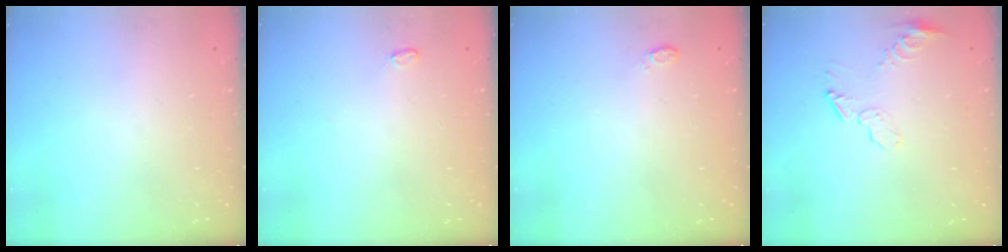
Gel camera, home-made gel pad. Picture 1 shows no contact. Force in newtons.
{"total": 2.6, "press": 2.6, "slide": 0.3}
{"total": 4.3, "press": 4.3, "slide": 0.5}
{"total": 7.2, "press": 7.2, "slide": 0.6}